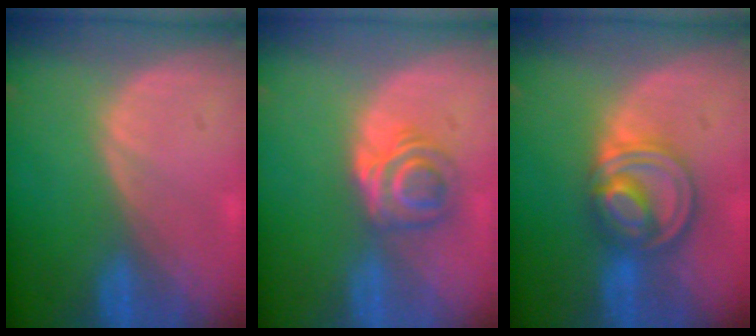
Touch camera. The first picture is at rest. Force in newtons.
{"total": 6.1, "press": 5.0, "slide": 3.5}
{"total": 7.9, "press": 6.8, "slide": 3.9}